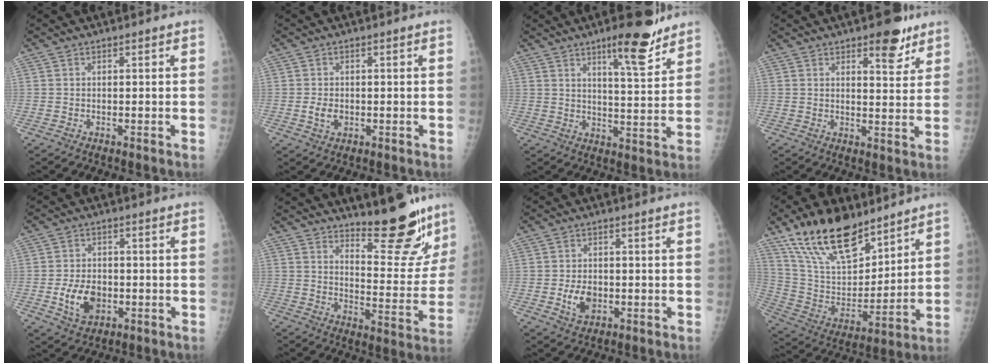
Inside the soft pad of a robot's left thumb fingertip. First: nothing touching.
{"total": 2.7, "force": [-0.2, 1.9, 1.8], "torque": [-0.029, -0.002, -0.001]}
{"total": 10.8, "force": [7.4, 2.2, 7.5], "torque": [-0.095, -0.050, 0.110]}
{"total": 7.3, "force": [4.8, 2.8, 4.7], "torque": [-0.041, -0.028, 0.063]}
{"total": 7.6, "force": [-1.7, 5.3, 5.2], "torque": [-0.075, 0.002, -0.022]}
{"total": 15.3, "force": [12.5, 3.7, 7.9], "torque": [-0.071, -0.116, 0.178]}
{"total": 4.8, "force": [-0.9, 3.3, 3.3], "torque": [-0.050, -0.001, -0.009]}
{"total": 21.4, "force": [15.1, 9.4, 12.0], "torque": [-0.178, -0.063, 0.283]}